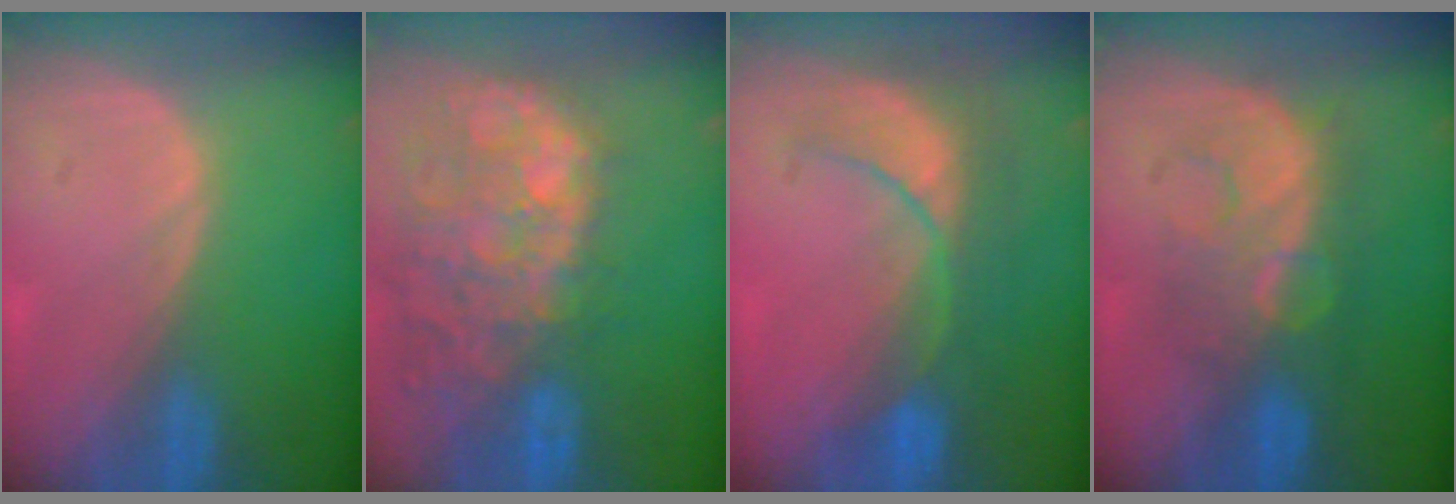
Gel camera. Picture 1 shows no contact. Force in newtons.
{"total": 13.8, "press": 11.5, "slide": 7.6}
{"total": 8.4, "press": 7.9, "slide": 2.6}
{"total": 8.0, "press": 7.9, "slide": 1.5}